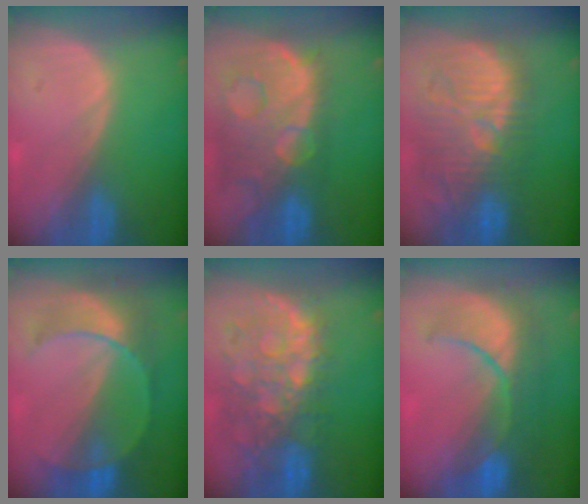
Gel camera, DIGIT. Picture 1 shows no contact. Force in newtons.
{"total": 14.3, "press": 11.6, "slide": 8.4}
{"total": 12.6, "press": 12.0, "slide": 4.1}
{"total": 7.3, "press": 7.3, "slide": 0.2}
{"total": 11.4, "press": 9.9, "slide": 5.7}
{"total": 10.0, "press": 9.1, "slide": 4.2}